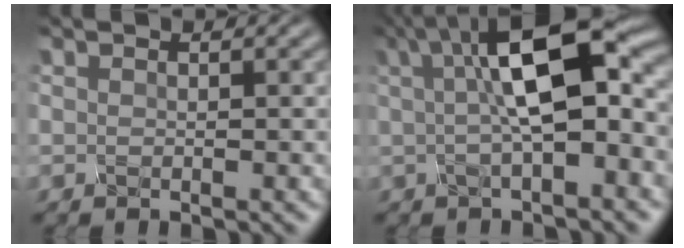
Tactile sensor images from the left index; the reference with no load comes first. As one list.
[{"total": 9.4, "force": [1.8, 2.7, 8.9], "torque": [-0.133, 0.018, 0.020]}]